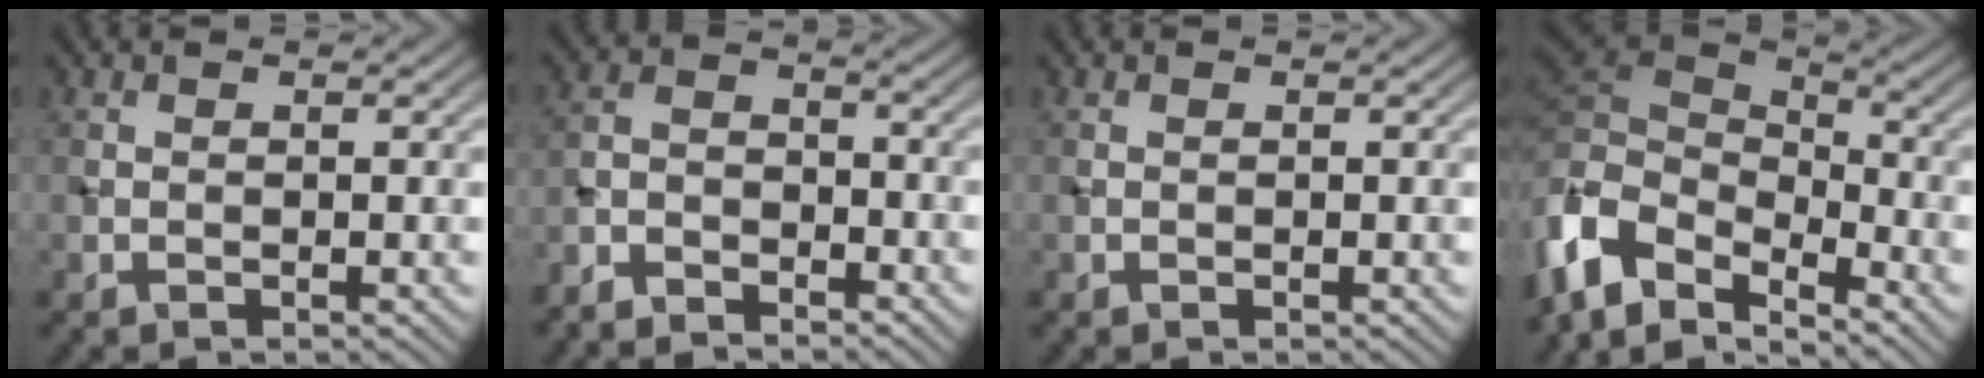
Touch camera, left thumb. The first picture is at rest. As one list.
[{"total": 5.1, "force": [-4.5, 1.8, 1.4], "torque": [-0.025, -0.004, -0.101]}, {"total": 0.0}, {"total": 10.1, "force": [-5.0, 5.9, 6.5], "torque": [-0.156, -0.002, -0.107]}]